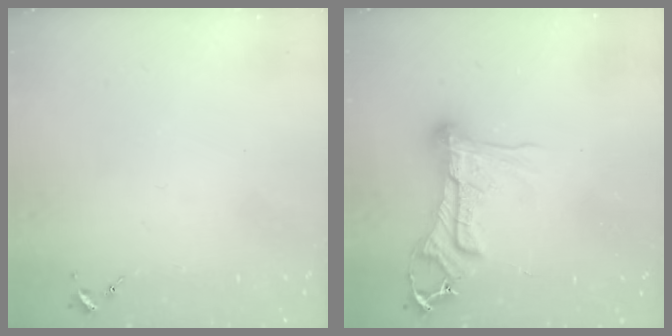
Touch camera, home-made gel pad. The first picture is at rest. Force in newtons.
{"total": 14.0, "press": 13.9, "slide": 1.3}